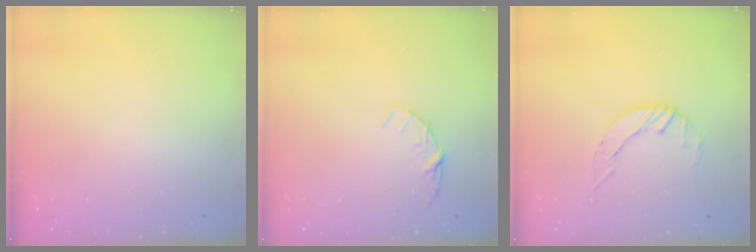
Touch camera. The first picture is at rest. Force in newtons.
{"total": 4.5, "press": 4.5, "slide": 0.5}
{"total": 3.3, "press": 3.3, "slide": 0.4}